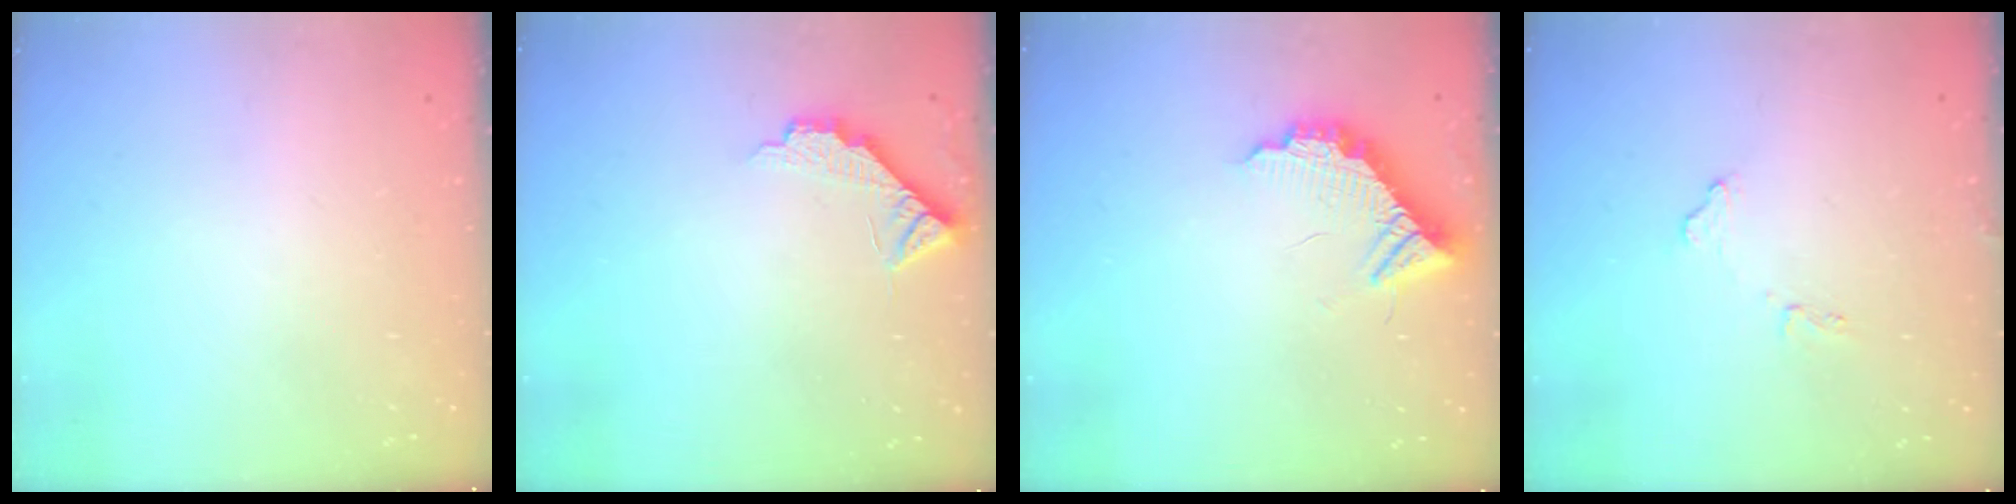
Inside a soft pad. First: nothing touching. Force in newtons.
{"total": 7.4, "press": 7.4, "slide": 0.7}
{"total": 12.0, "press": 12.0, "slide": 0.7}
{"total": 7.5, "press": 7.5, "slide": 0.3}